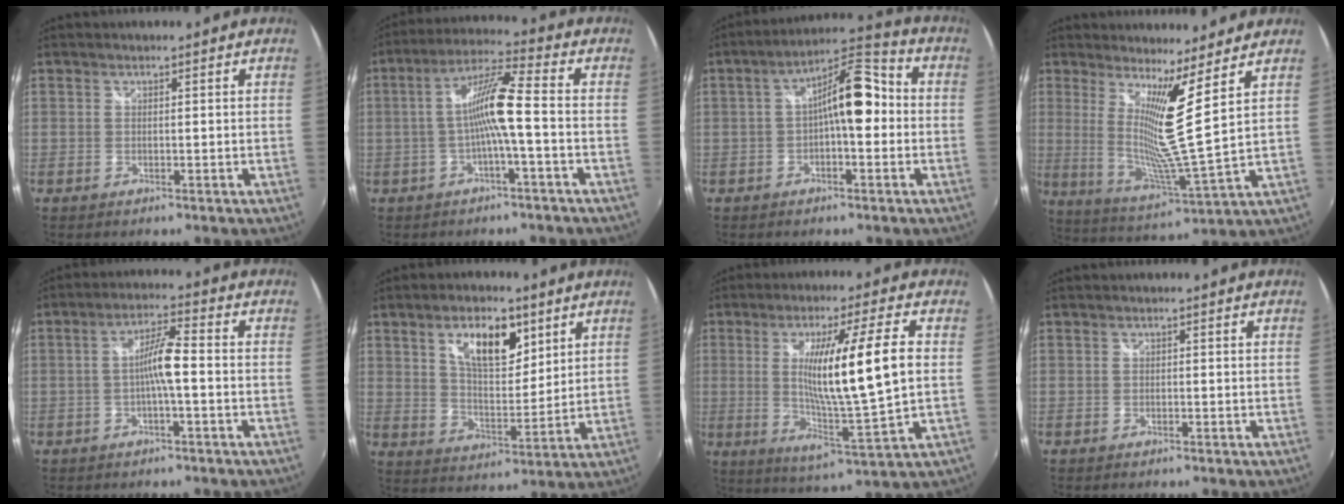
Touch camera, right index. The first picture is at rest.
{"total": 8.8, "force": [-1.9, 0.1, 8.6], "torque": [-0.173, 0.015, -0.031]}
{"total": 10.0, "force": [-0.6, 3.4, 9.4], "torque": [-0.150, 0.033, -0.014]}
{"total": 10.5, "force": [5.7, -1.7, 8.7], "torque": [-0.143, -0.018, 0.104]}
{"total": 5.7, "force": [-1.2, 0.4, 5.6], "torque": [-0.109, 0.009, -0.020]}
{"total": 11.1, "force": [5.6, 5.2, 8.0], "torque": [-0.129, 0.004, 0.101]}
{"total": 15.5, "force": [1.0, -0.6, 15.5], "torque": [-0.256, -0.020, 0.023]}
{"total": 0.0}